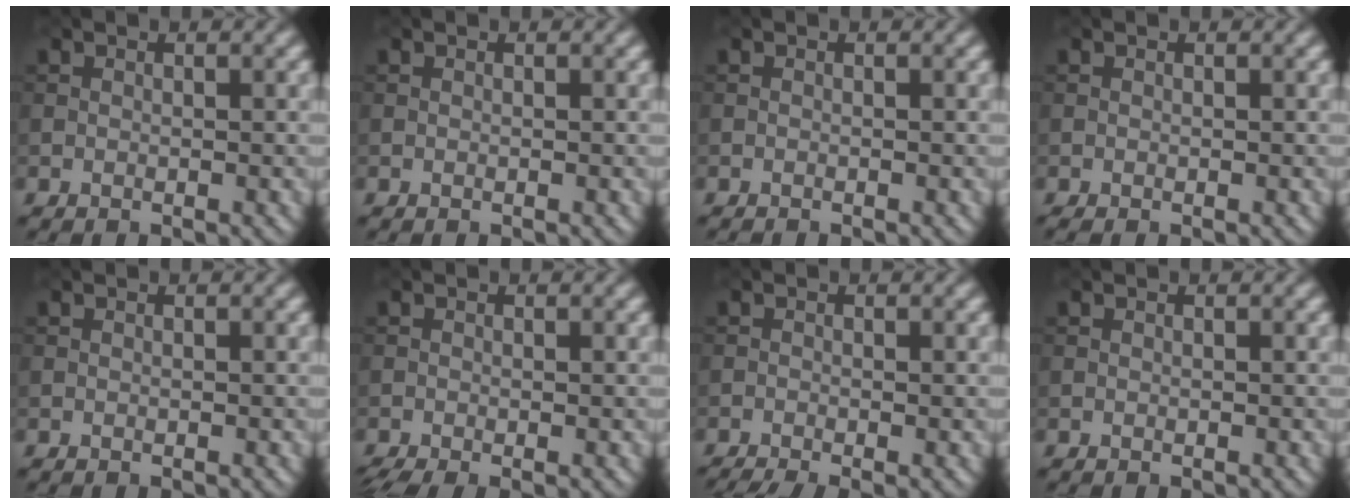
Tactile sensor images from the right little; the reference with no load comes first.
{"total": 0.0}
{"total": 0.7, "force": [-0.7, -0.1, 0.1], "torque": [-0.003, -0.008, -0.015]}
{"total": 0.9, "force": [-0.5, 0.3, 0.7], "torque": [-0.018, -0.005, -0.012]}
{"total": 0.0}
{"total": 2.5, "force": [-1.4, 0.8, 1.9], "torque": [-0.044, -0.007, -0.028]}
{"total": 2.8, "force": [-2.1, 0.5, 1.9], "torque": [-0.028, -0.007, -0.040]}
{"total": 0.0}